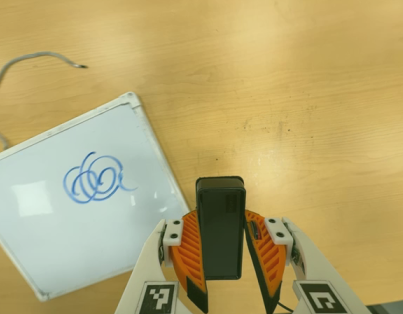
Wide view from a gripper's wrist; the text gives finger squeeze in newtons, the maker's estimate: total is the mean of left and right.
{"total": 6.1, "left": 5.6, "right": 6.5}